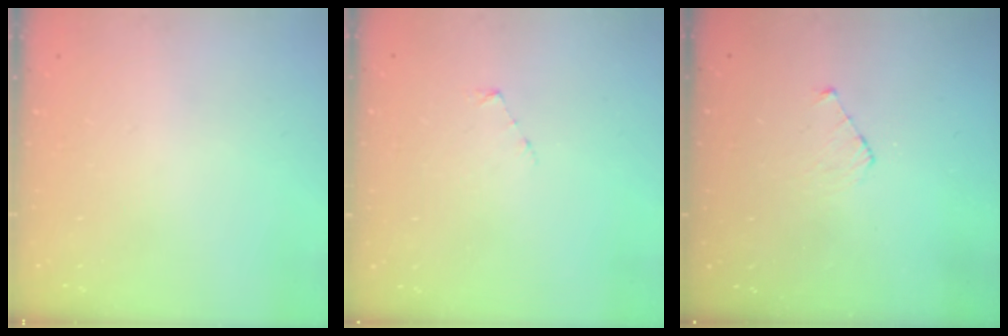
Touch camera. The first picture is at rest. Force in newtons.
{"total": 2.5, "press": 2.5, "slide": 0.2}
{"total": 4.1, "press": 4.1, "slide": 0.4}